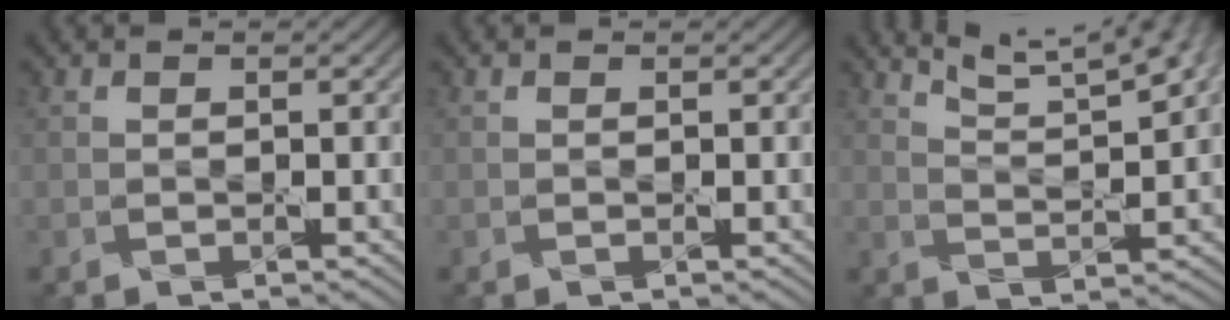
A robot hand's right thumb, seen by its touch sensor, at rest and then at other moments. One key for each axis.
{"total": 0.0}
{"total": 8.2, "fx": 6.3, "fy": 1.6, "fz": 5.1, "tx": -0.087, "ty": 0.003, "tz": 0.095}